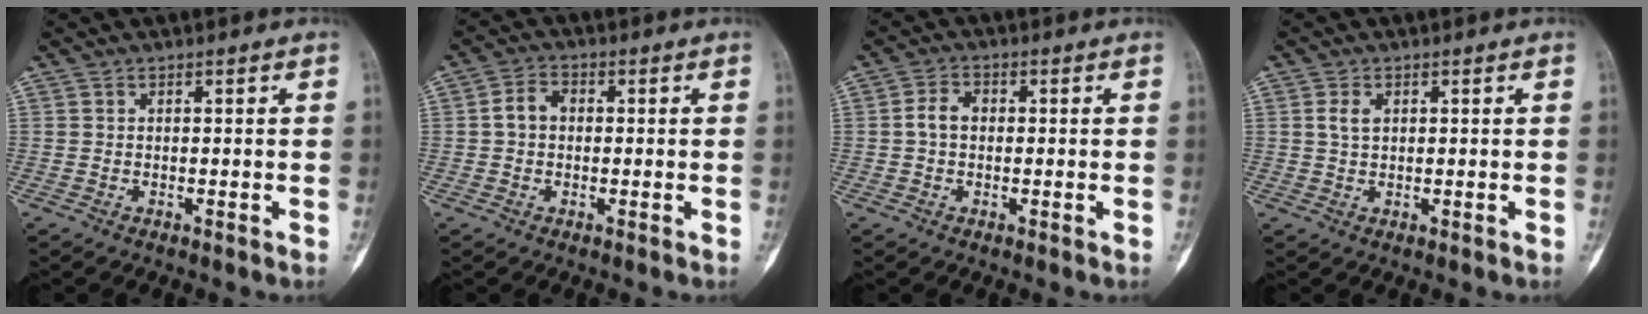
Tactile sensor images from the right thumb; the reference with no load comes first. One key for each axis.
{"total": 3.9, "fx": 0.1, "fy": 3.0, "fz": 2.5, "tx": -0.044, "ty": 0.016, "tz": -0.005}
{"total": 3.4, "fx": -0.1, "fy": 2.4, "fz": 2.4, "tx": -0.044, "ty": 0.013, "tz": -0.006}
{"total": 2.4, "fx": 0.7, "fy": 1.5, "fz": 1.8, "tx": -0.034, "ty": 0.002, "tz": 0.015}